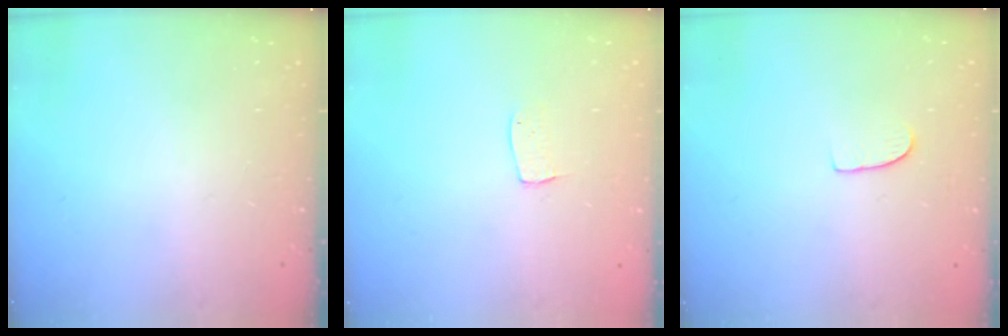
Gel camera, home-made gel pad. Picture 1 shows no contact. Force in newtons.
{"total": 5.2, "press": 5.2, "slide": 0.3}
{"total": 5.4, "press": 5.4, "slide": 0.3}